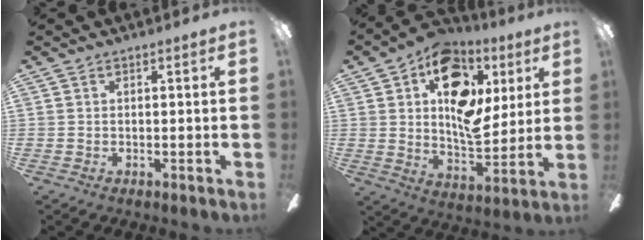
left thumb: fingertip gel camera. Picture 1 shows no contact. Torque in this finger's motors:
{"motor_torque": [0.96, 0.76, 0.41, -0.07, 0.22]}